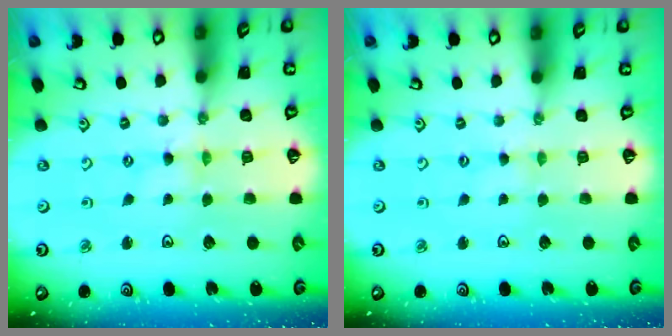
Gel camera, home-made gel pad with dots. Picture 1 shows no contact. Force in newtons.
{"total": 0.8, "press": 0.8, "slide": 0.2}